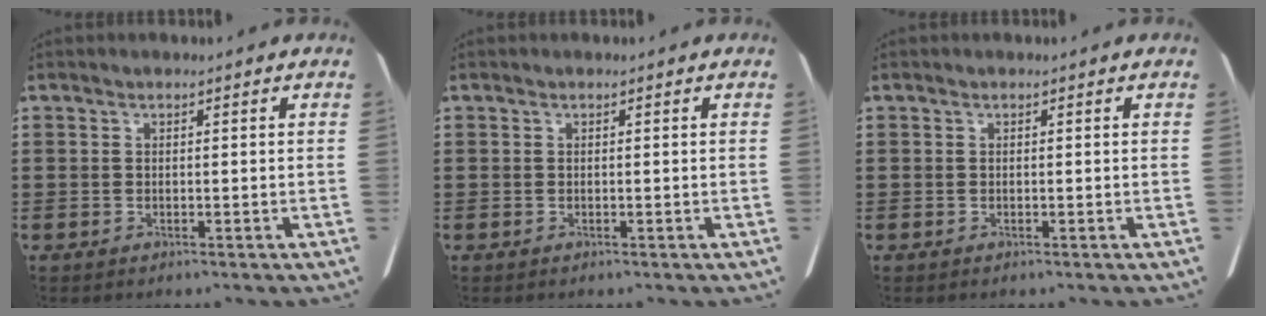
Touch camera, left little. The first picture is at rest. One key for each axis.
{"total": 0.0}
{"total": 0.0}